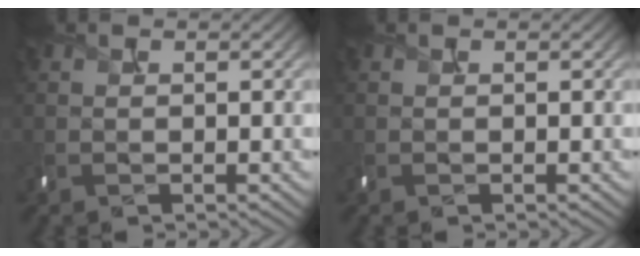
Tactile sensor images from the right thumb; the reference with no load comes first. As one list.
[{"total": 0.0}]